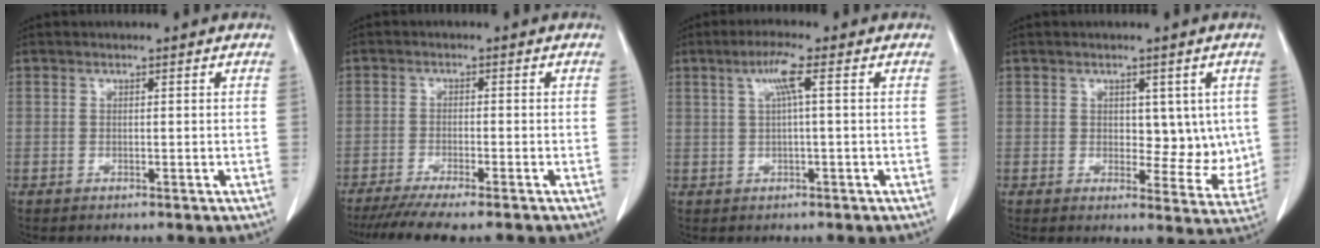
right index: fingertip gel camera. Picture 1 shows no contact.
{"total": 10.1, "force": [-8.6, 0.4, 5.3], "torque": [-0.070, -0.022, -0.132]}
{"total": 3.8, "force": [1.1, -0.4, 3.6], "torque": [-0.074, 0.010, 0.024]}
{"total": 6.6, "force": [1.1, 4.0, 5.1], "torque": [-0.043, -0.004, 0.021]}